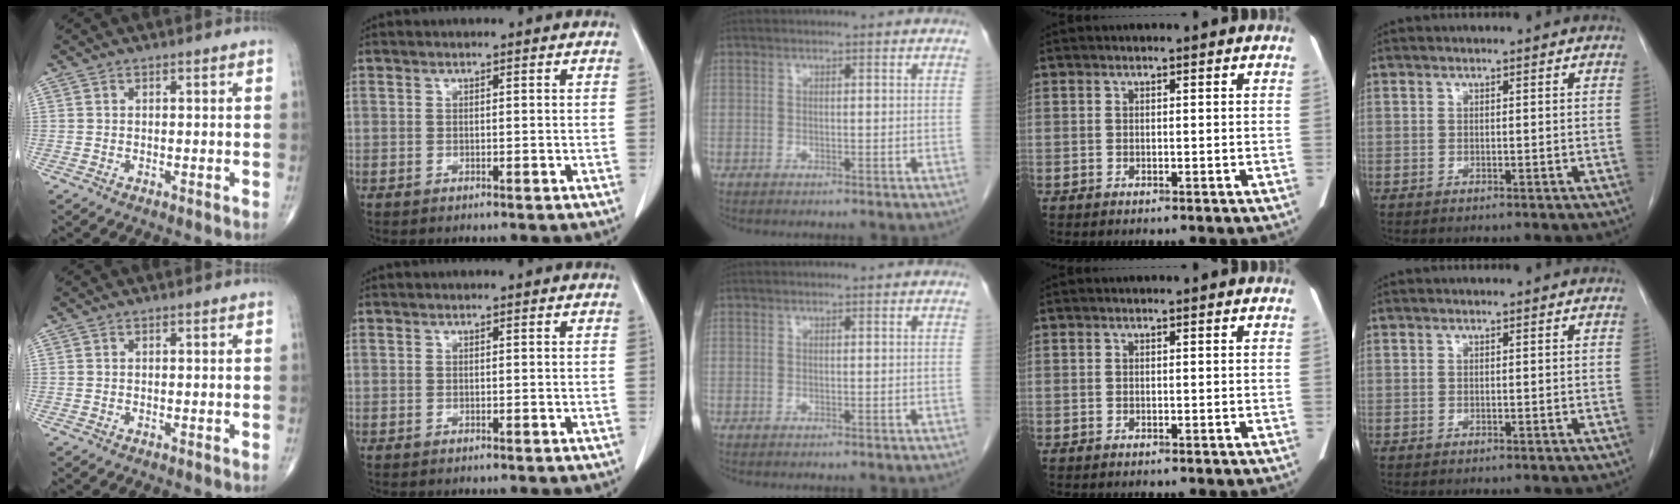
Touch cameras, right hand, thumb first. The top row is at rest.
{}